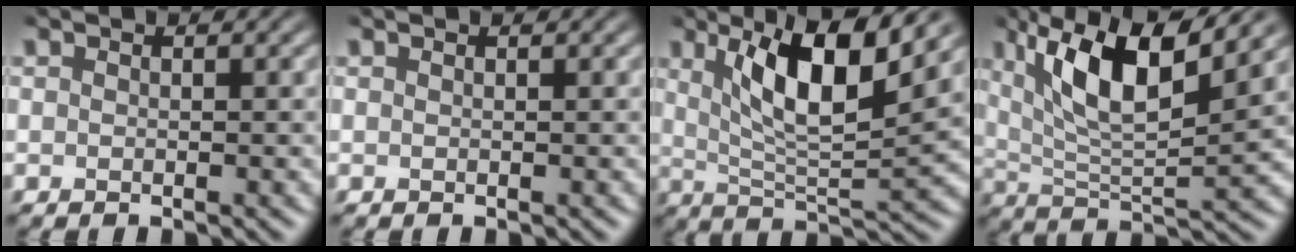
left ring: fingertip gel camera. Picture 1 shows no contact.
{"total": 0.0}
{"total": 8.2, "force": [3.4, 2.1, 7.2], "torque": [-0.119, -0.007, 0.060]}
{"total": 9.1, "force": [4.1, 2.7, 7.7], "torque": [-0.139, -0.002, 0.075]}